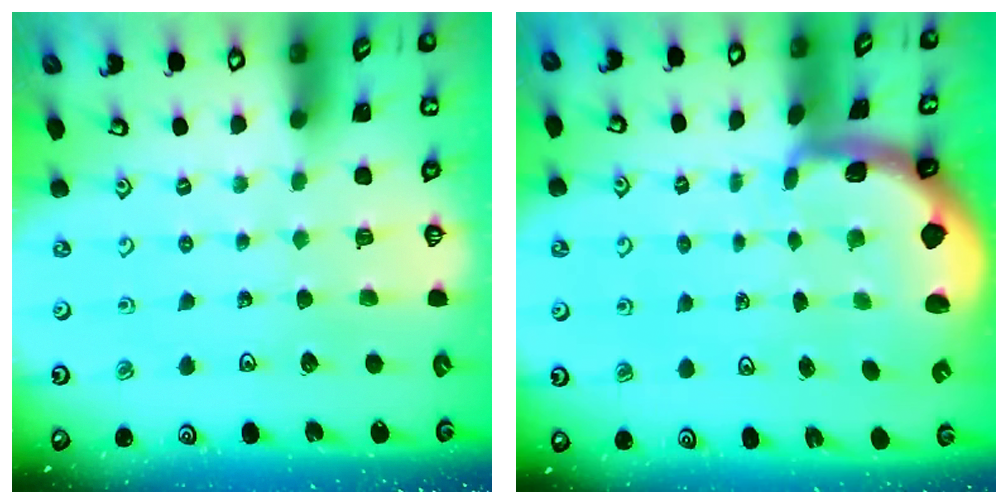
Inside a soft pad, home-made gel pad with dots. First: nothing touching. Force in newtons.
{"total": 1.7, "press": 1.7, "slide": 0.4}